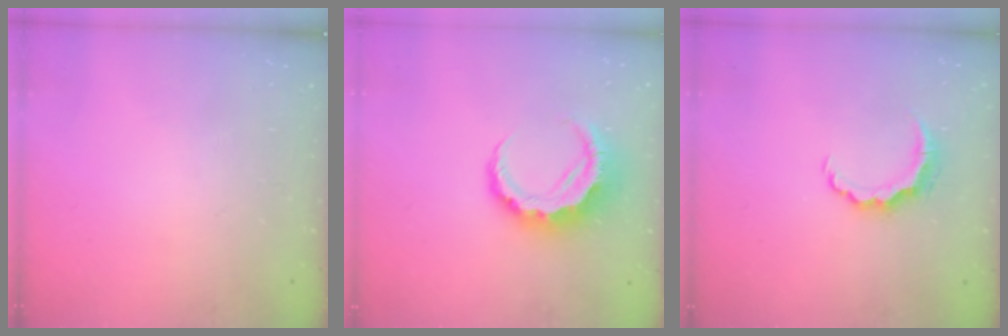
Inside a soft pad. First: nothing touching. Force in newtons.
{"total": 8.8, "press": 8.6, "slide": 1.6}
{"total": 5.9, "press": 5.9, "slide": 0.5}